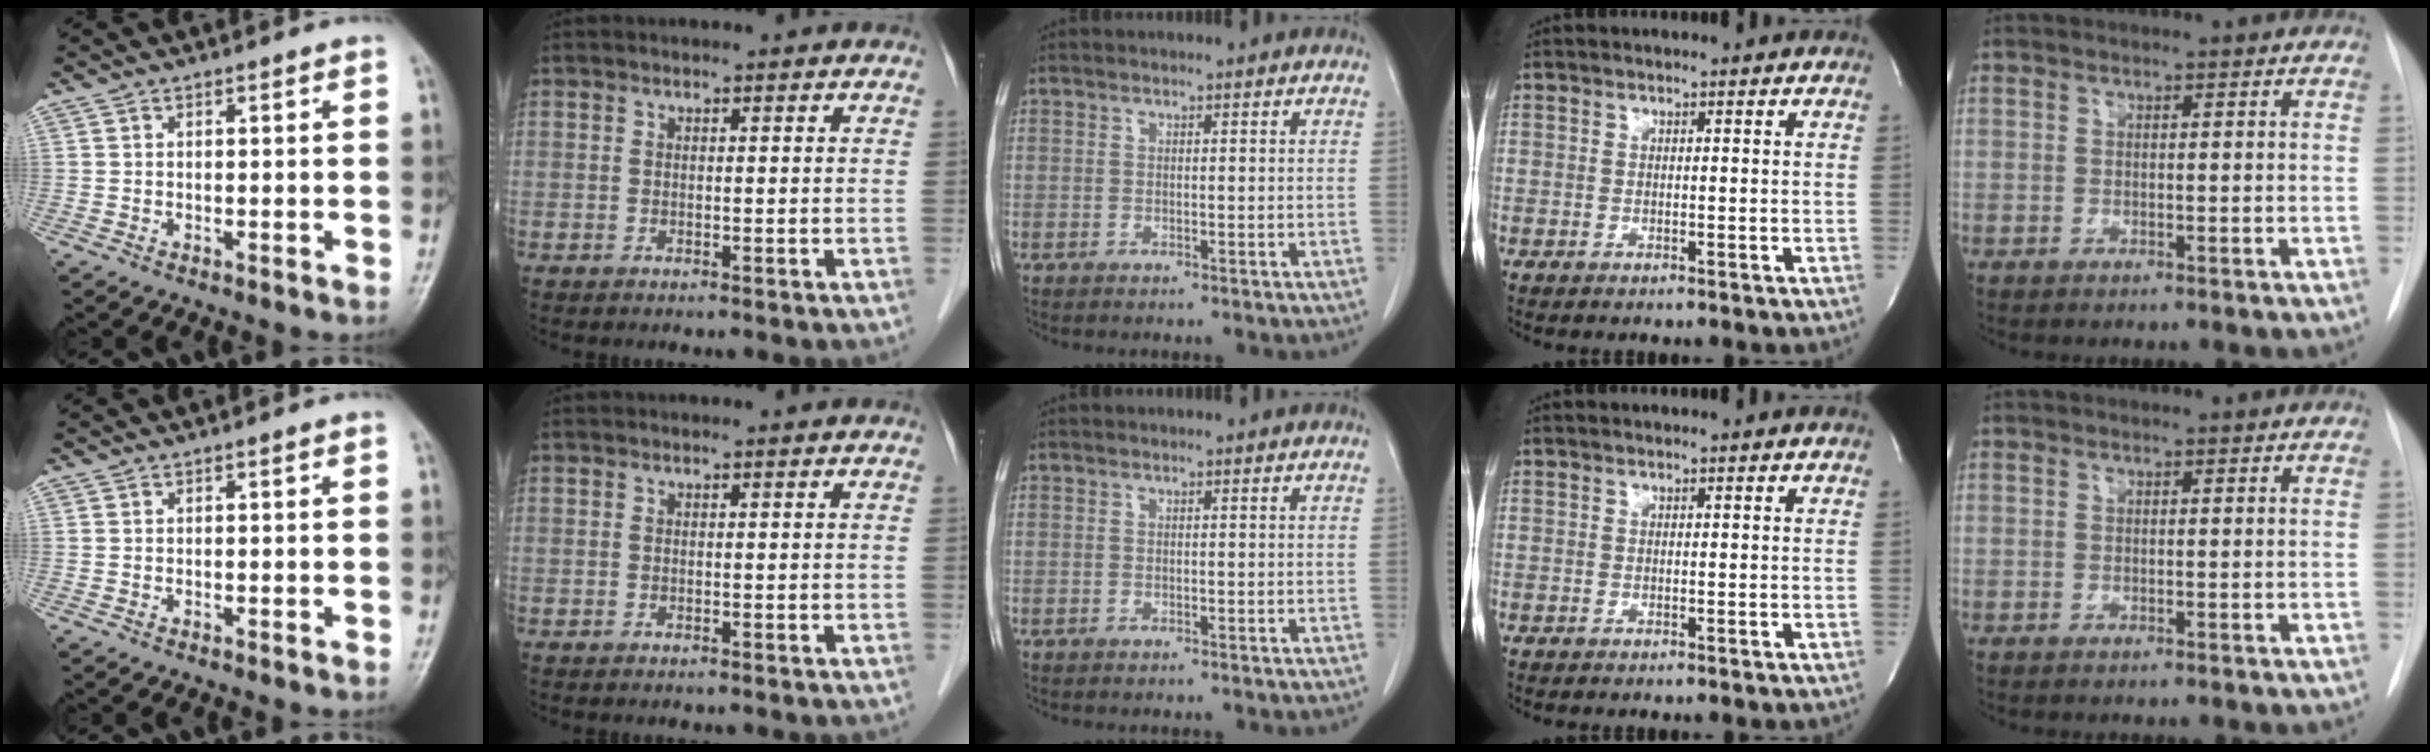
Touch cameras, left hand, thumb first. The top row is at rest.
{}